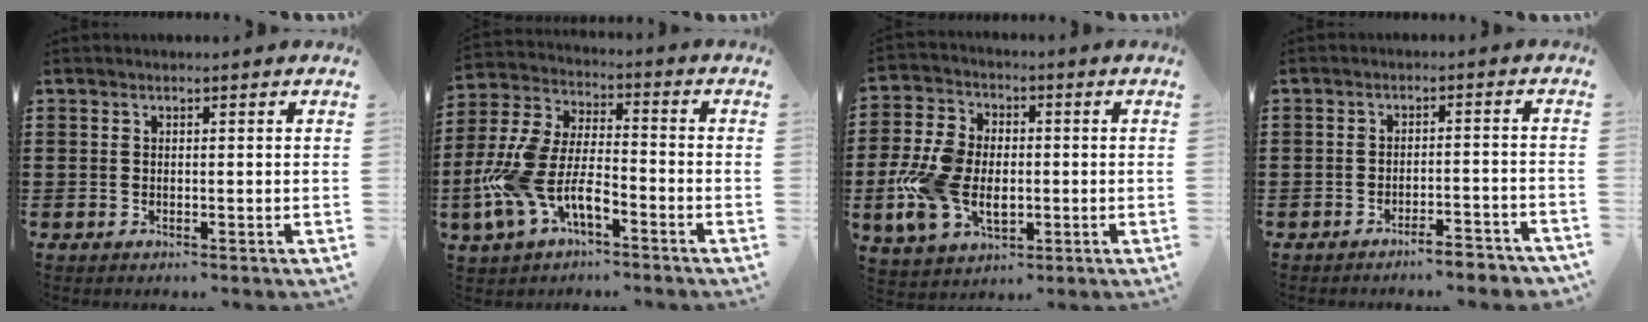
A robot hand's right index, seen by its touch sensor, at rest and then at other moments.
{"total": 9.5, "force": [-4.2, 4.4, 7.3], "torque": [-0.198, -0.013, -0.089]}
{"total": 9.5, "force": [-2.0, 6.4, 6.7], "torque": [-0.169, 0.004, -0.039]}
{"total": 3.4, "force": [-3.2, -0.2, 1.3], "torque": [-0.023, -0.003, -0.064]}